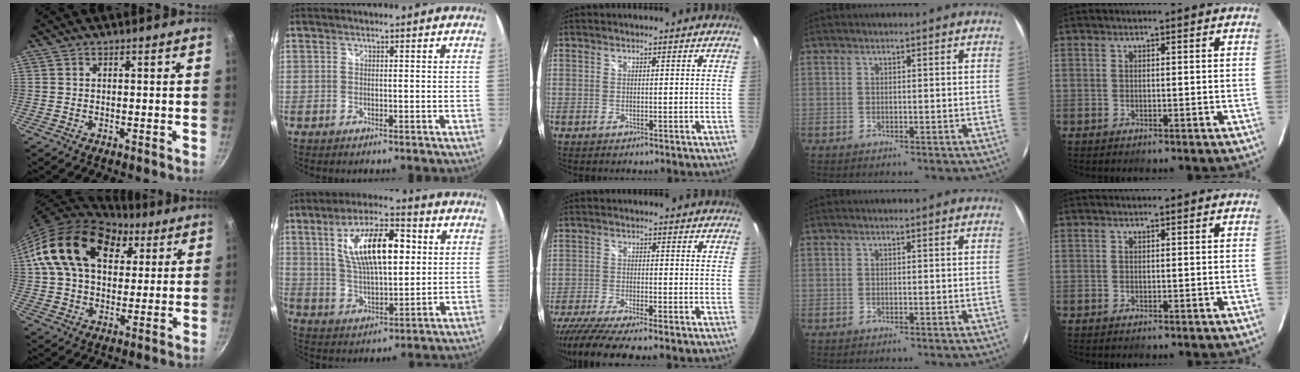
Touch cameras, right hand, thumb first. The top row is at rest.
{"thumb": {"total": 20.3, "force": [7.9, 13.5, 13.0], "torque": [-0.207, -0.001, 0.129]}, "index": {"total": 16.3, "force": [4.1, 6.5, 14.4], "torque": [-0.253, 0.014, 0.076]}, "middle": {"total": 10.0, "force": [-8.3, 0.7, 5.5], "torque": [-0.126, -0.041, -0.143]}}